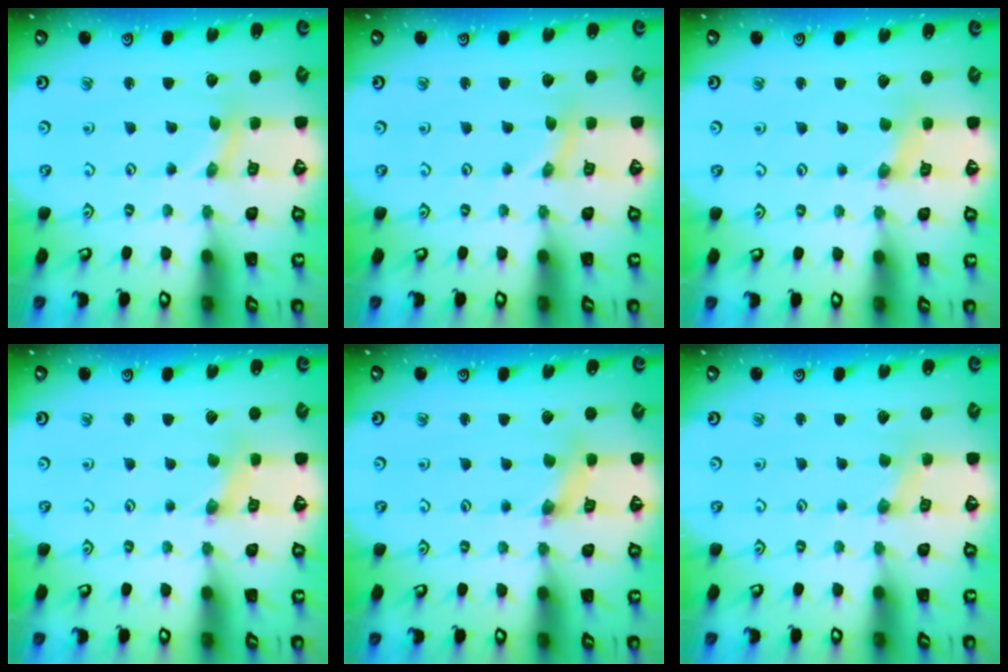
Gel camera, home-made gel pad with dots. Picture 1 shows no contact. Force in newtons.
{"total": 0.0}
{"total": 0.0}
{"total": 0.0}
{"total": 1.5, "press": 1.4, "slide": 0.3}
{"total": 0.0}